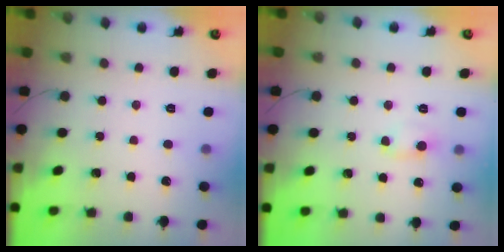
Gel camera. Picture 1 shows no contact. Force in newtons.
{"total": 2.5, "press": 2.4, "slide": 0.8}